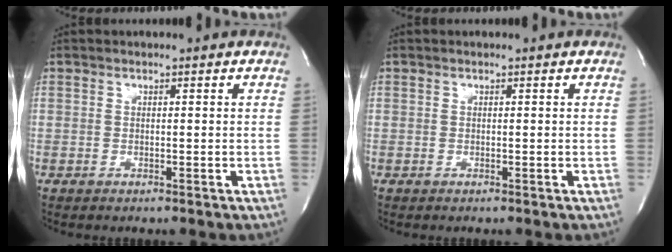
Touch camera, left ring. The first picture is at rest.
{"total": 0.0}